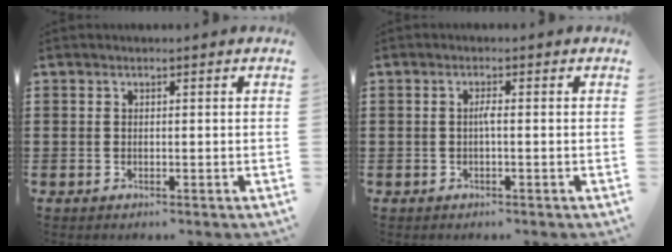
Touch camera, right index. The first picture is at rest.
{"total": 1.3, "force": [-0.2, 0.0, 1.3], "torque": [-0.027, -0.002, -0.005]}